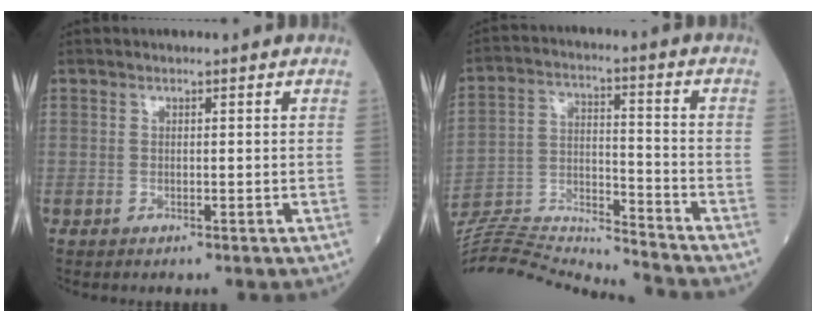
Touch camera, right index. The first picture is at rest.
{"total": 18.0, "force": [-17.7, -1.0, 3.4], "torque": [-0.060, 0.018, -0.292]}